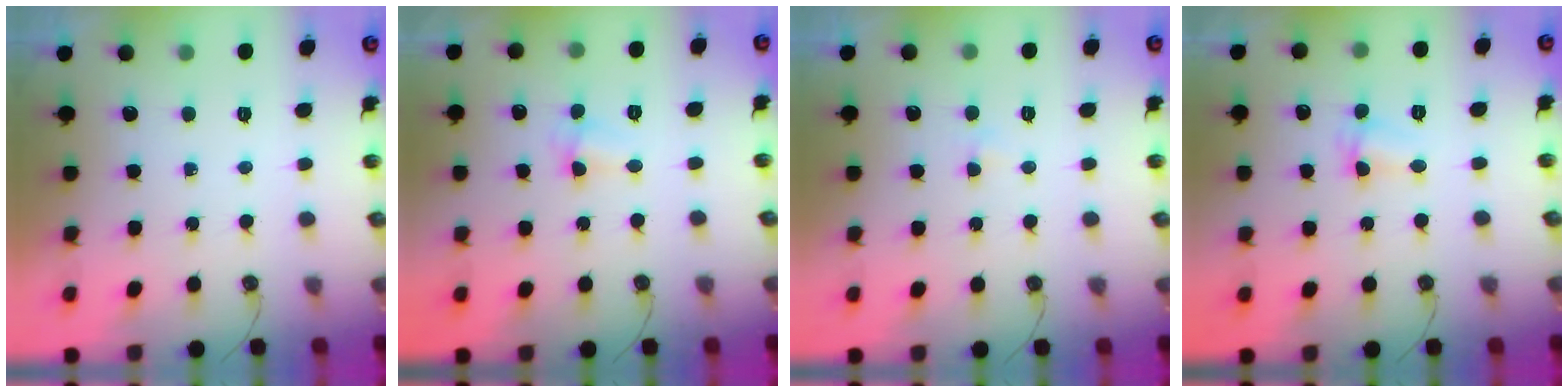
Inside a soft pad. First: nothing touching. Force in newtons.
{"total": 2.5, "press": 2.4, "slide": 0.5}
{"total": 2.1, "press": 2.1, "slide": 0.3}
{"total": 2.5, "press": 2.5, "slide": 0.5}